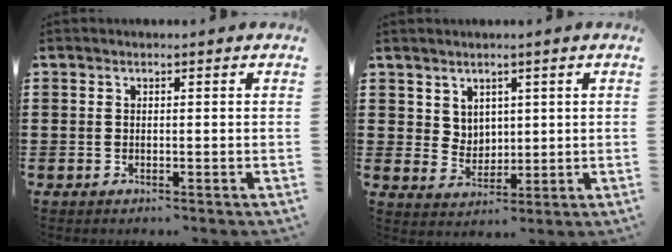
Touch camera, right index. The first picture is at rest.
{"total": 4.1, "force": [2.7, 3.0, 0.6], "torque": [-0.027, 0.005, 0.051]}